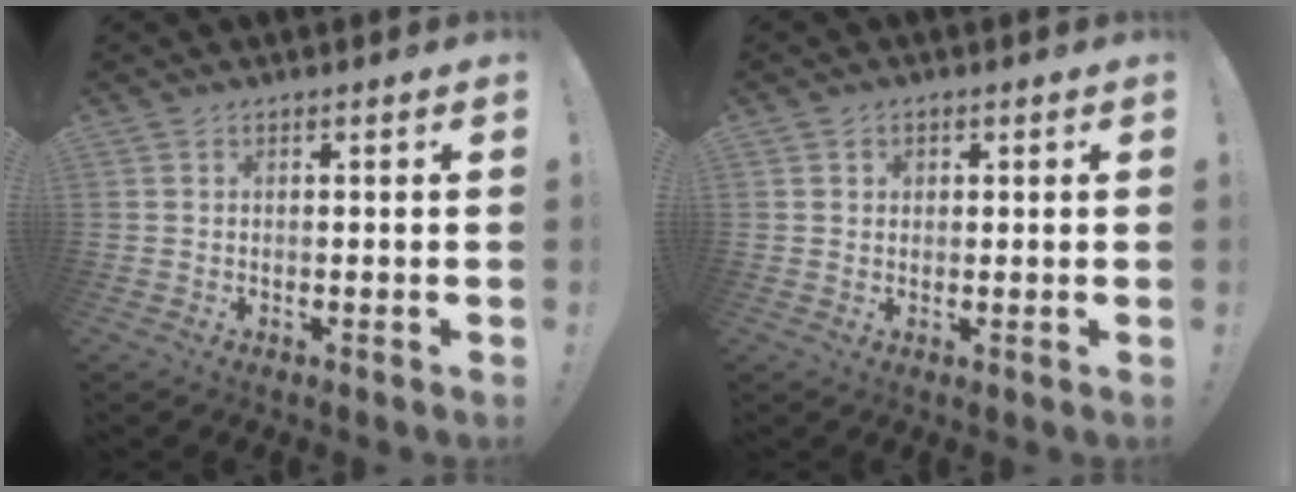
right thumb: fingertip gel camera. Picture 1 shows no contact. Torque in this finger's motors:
{"motor_torque": [-0.36, 0.23, -0.12, -0.06, 0.12]}